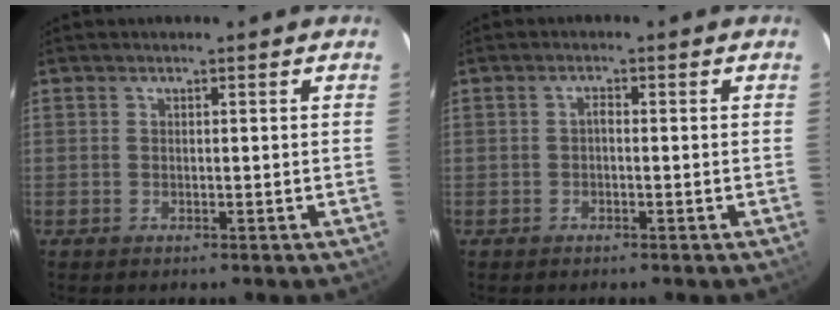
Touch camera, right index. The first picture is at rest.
{"total": 0.9, "force": [-0.4, 0.4, 0.7], "torque": [-0.012, 0.005, -0.009]}